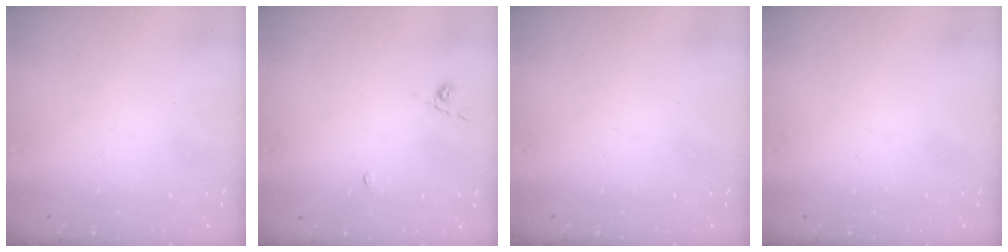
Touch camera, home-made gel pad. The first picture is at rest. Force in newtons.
{"total": 2.6, "press": 2.6, "slide": 0.3}
{"total": 0.0}
{"total": 0.0}